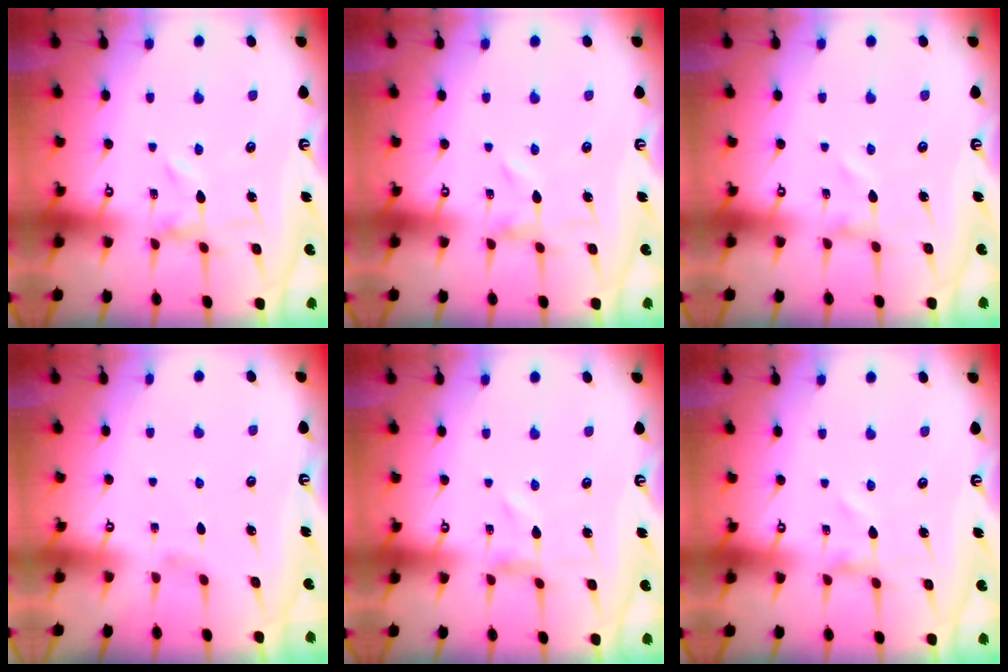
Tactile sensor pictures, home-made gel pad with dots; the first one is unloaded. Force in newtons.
{"total": 0.0}
{"total": 0.0}
{"total": 1.0, "press": 0.9, "slide": 0.4}
{"total": 0.0}
{"total": 0.0}